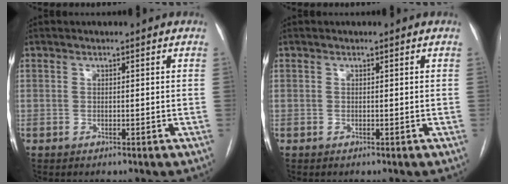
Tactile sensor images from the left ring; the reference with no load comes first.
{"total": 0.0}